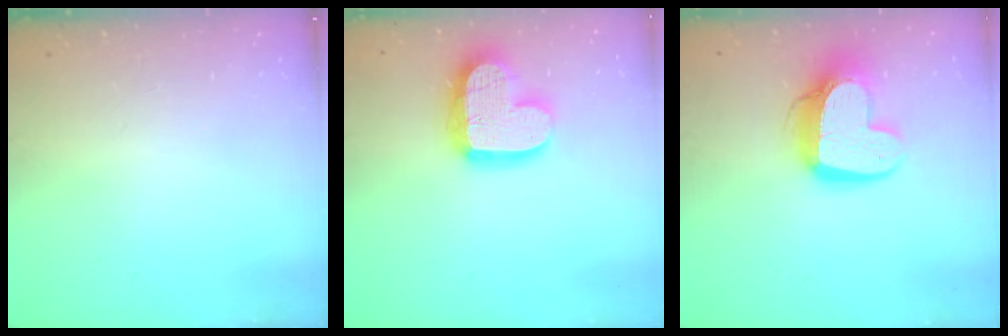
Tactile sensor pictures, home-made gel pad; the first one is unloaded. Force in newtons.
{"total": 17.0, "press": 16.9, "slide": 1.4}
{"total": 14.9, "press": 14.9, "slide": 1.1}